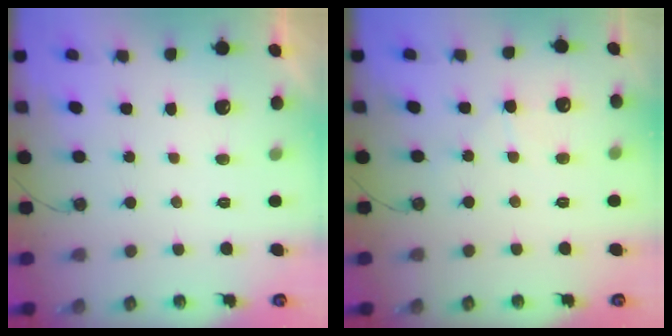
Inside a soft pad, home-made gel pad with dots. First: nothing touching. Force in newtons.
{"total": 3.2, "press": 3.1, "slide": 0.4}